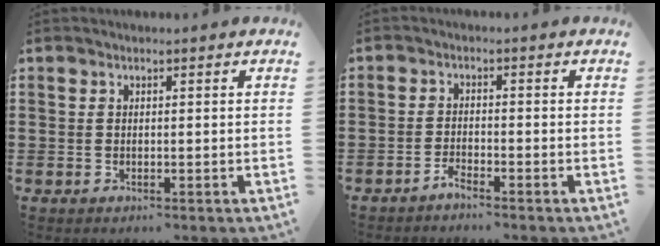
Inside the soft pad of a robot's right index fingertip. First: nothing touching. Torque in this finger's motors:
{"motor_torque": [0.23, -0.07, -0.51, -0.21]}